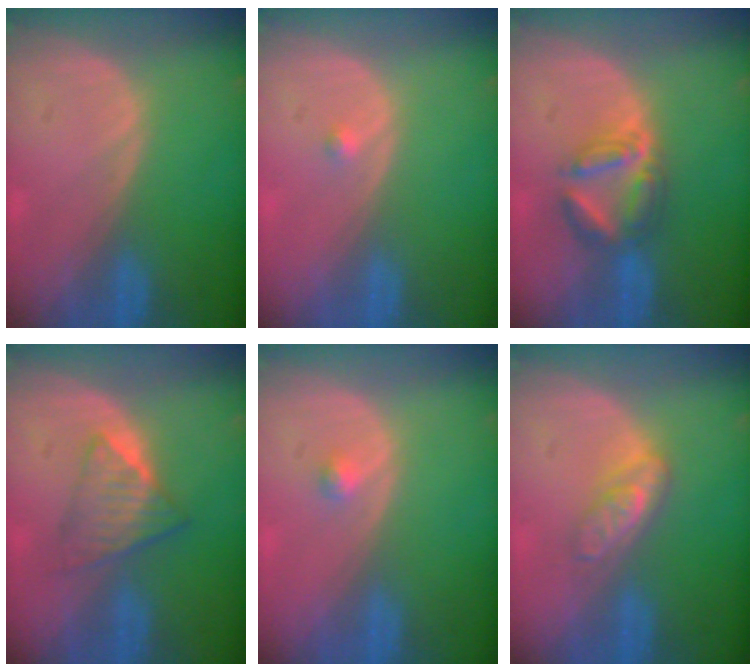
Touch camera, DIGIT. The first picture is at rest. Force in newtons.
{"total": 0.8, "press": 0.6, "slide": 0.4}
{"total": 5.7, "press": 5.7, "slide": 1.0}
{"total": 5.8, "press": 5.1, "slide": 2.7}
{"total": 1.0, "press": 1.0, "slide": 0.1}
{"total": 4.6, "press": 4.1, "slide": 2.2}